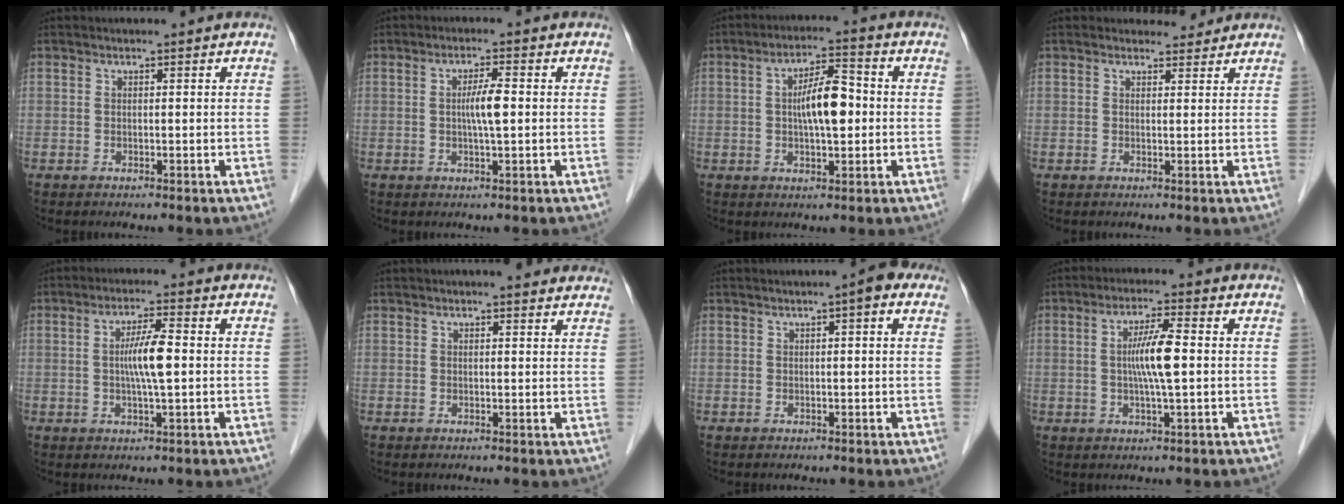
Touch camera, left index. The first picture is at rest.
{"total": 3.7, "force": [0.0, 0.2, 3.7], "torque": [-0.068, -0.001, 0.000]}
{"total": 7.4, "force": [0.0, 2.1, 7.1], "torque": [-0.128, 0.014, -0.001]}
{"total": 2.1, "force": [2.0, 0.8, -0.2], "torque": [0.001, -0.002, 0.023]}
{"total": 5.5, "force": [0.1, 0.4, 5.5], "torque": [-0.106, 0.001, -0.003]}
{"total": 5.6, "force": [5.0, 1.0, 2.5], "torque": [-0.024, 0.016, 0.049]}
{"total": 2.8, "force": [1.4, 0.5, 2.4], "torque": [-0.031, 0.008, 0.013]}
{"total": 6.2, "force": [0.2, 0.3, 6.2], "torque": [-0.118, 0.001, -0.001]}